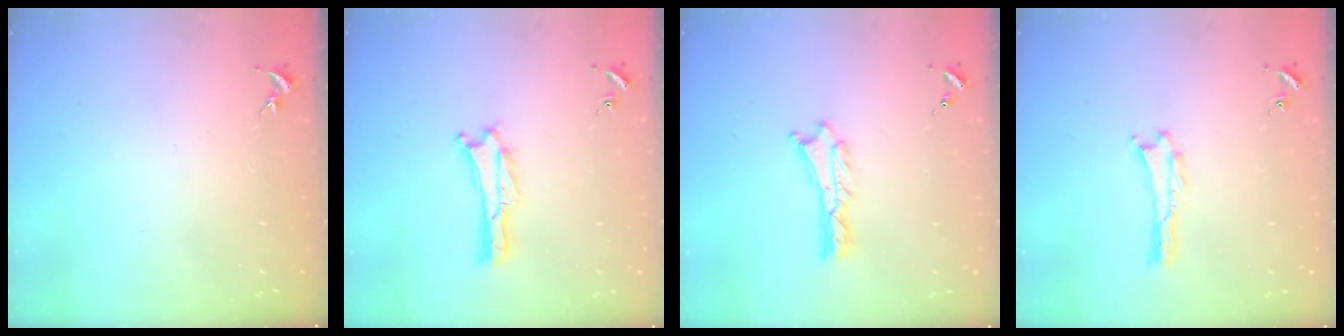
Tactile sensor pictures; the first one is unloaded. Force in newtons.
{"total": 0.0}
{"total": 0.7, "press": 0.6, "slide": 0.2}
{"total": 0.0}